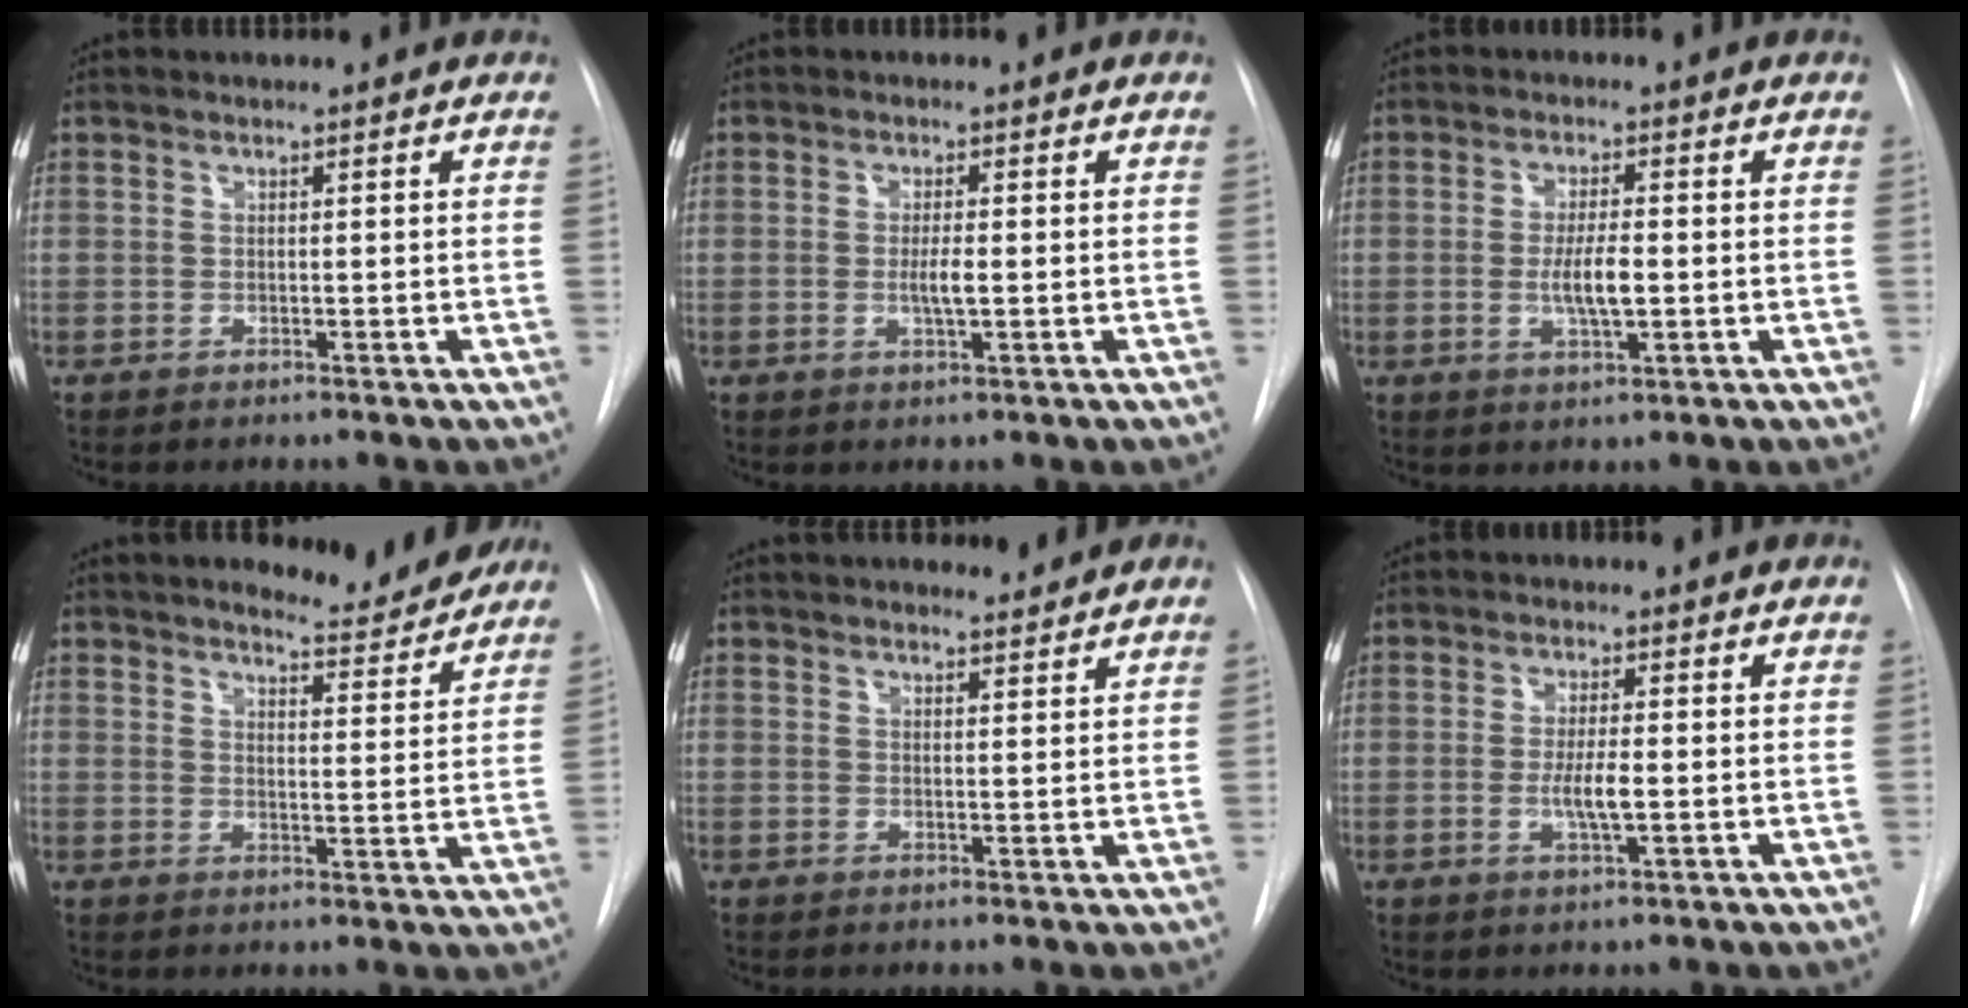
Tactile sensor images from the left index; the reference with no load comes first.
{"total": 2.7, "force": [-0.9, 0.3, 2.5], "torque": [-0.047, -0.009, -0.016]}
{"total": 5.0, "force": [-1.3, 1.1, 4.8], "torque": [-0.092, -0.012, -0.020]}
{"total": 8.2, "force": [7.9, 1.0, 2.2], "torque": [-0.029, -0.021, 0.095]}
{"total": 7.3, "force": [6.9, 1.2, 2.0], "torque": [-0.017, 0.005, 0.079]}
{"total": 4.0, "force": [-1.2, 0.6, 3.8], "torque": [-0.073, -0.011, -0.020]}